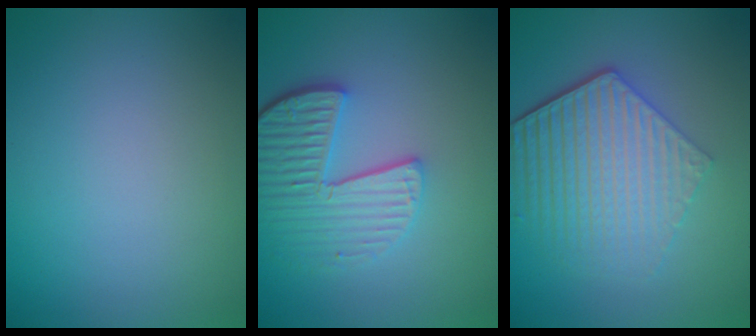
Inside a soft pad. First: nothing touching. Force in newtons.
{"total": 5.2, "press": 4.0, "slide": 3.4}
{"total": 6.3, "press": 4.6, "slide": 4.4}